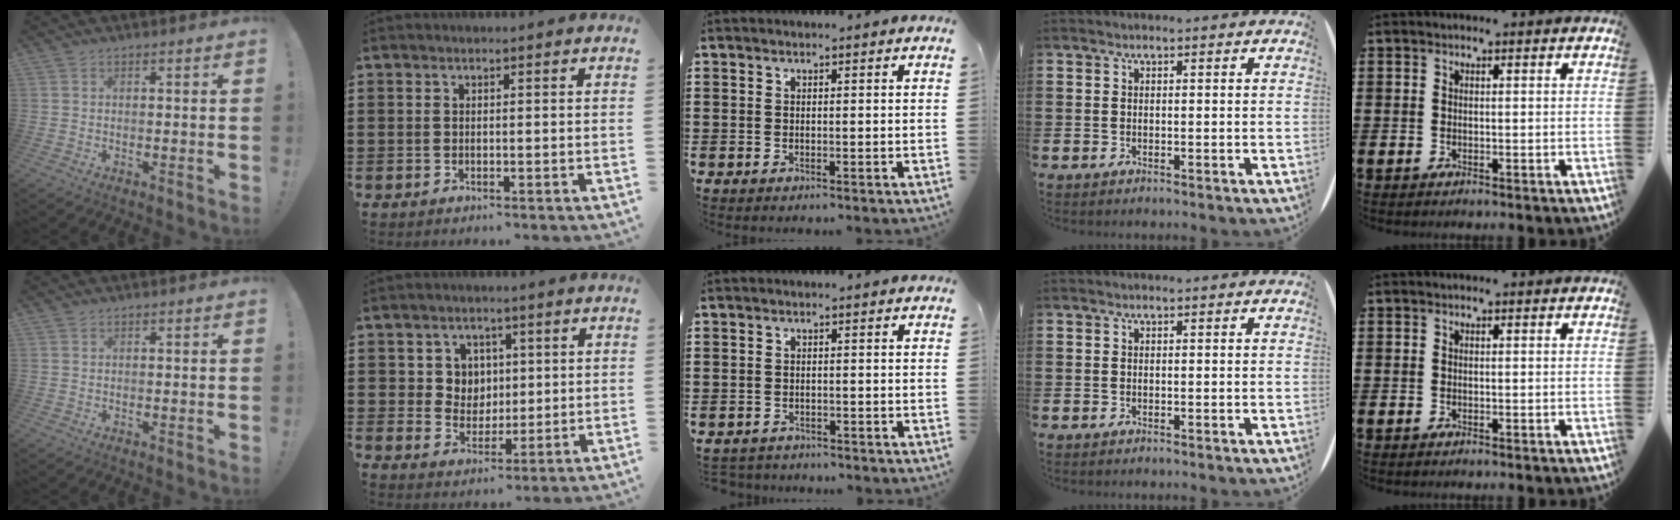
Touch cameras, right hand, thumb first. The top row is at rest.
{"index": {"total": 4.9, "force": [1.6, 4.5, 1.0], "torque": [-0.035, 0.014, 0.027]}, "middle": {"total": 1.3, "force": [-1.3, 0.3, -0.1], "torque": [-0.004, 0.001, -0.029]}}